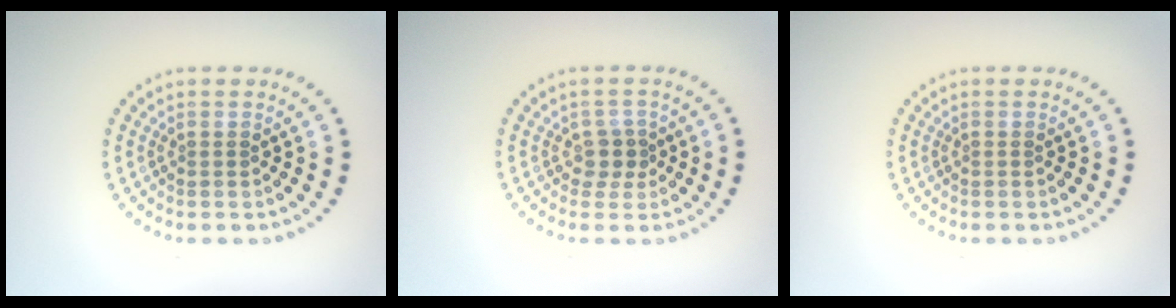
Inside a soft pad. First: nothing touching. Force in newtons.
{"total": 1.8, "press": 1.4, "slide": 1.1}
{"total": 0.0}